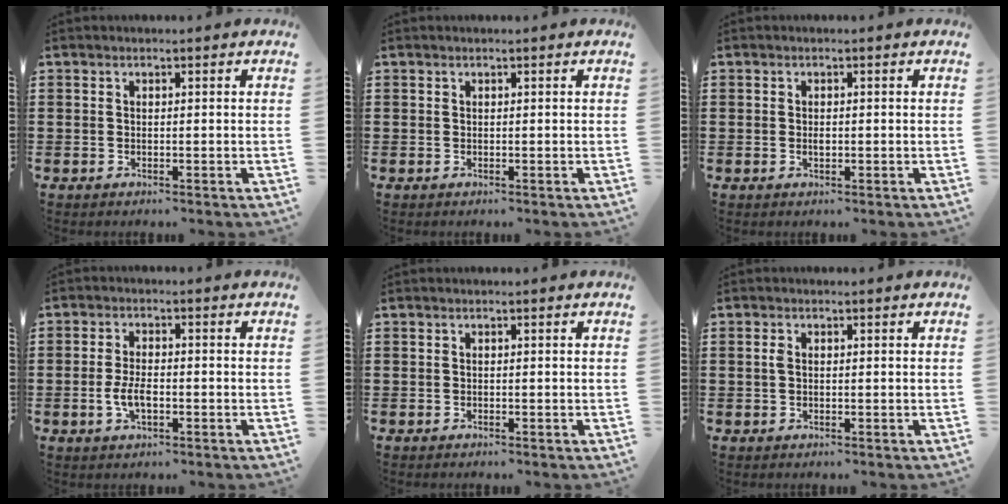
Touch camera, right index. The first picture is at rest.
{"total": 0.0}
{"total": 1.1, "force": [-0.2, 0.5, 0.9], "torque": [-0.018, 0.000, -0.003]}
{"total": 4.1, "force": [-1.1, 1.8, 3.5], "torque": [-0.076, 0.001, -0.022]}
{"total": 0.0}
{"total": 1.2, "force": [0.1, 0.6, 1.1], "torque": [-0.023, 0.003, 0.000]}